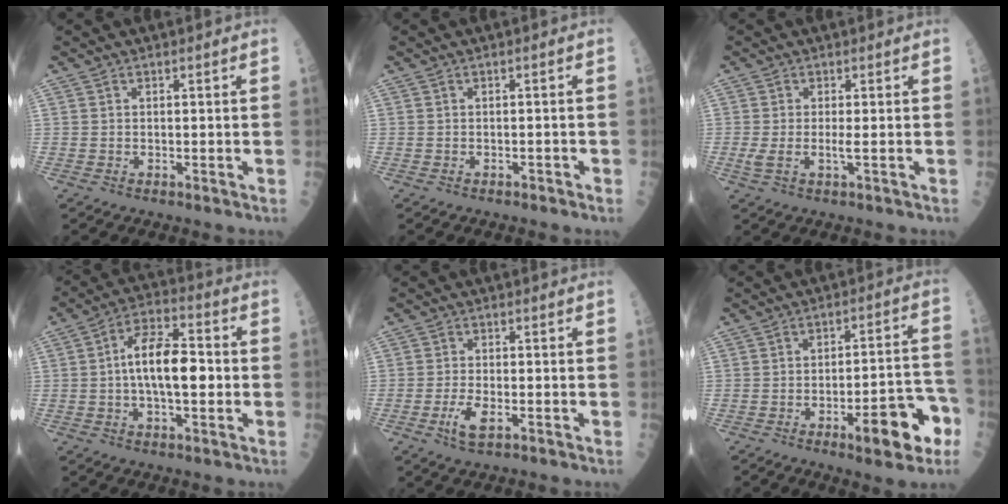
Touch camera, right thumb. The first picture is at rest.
{"total": 1.0, "force": [-0.8, 0.5, 0.4], "torque": [-0.007, 0.004, -0.011]}
{"total": 2.9, "force": [-0.2, 0.5, 2.8], "torque": [-0.072, -0.002, -0.004]}
{"total": 12.3, "force": [-0.4, 5.6, 11.0], "torque": [-0.180, 0.026, -0.013]}
{"total": 4.4, "force": [-1.8, 1.7, 3.6], "torque": [-0.073, 0.002, -0.032]}
{"total": 13.1, "force": [-5.8, 3.9, 11.1], "torque": [-0.135, 0.044, -0.076]}